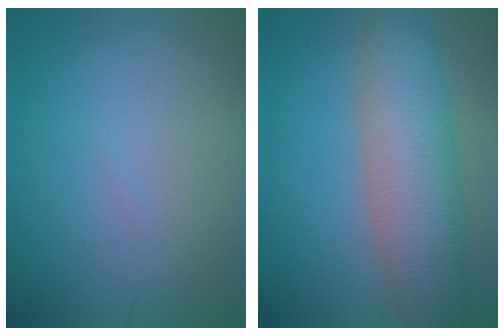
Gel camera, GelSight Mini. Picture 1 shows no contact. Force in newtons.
{"total": 8.0, "press": 8.0, "slide": 0.4}